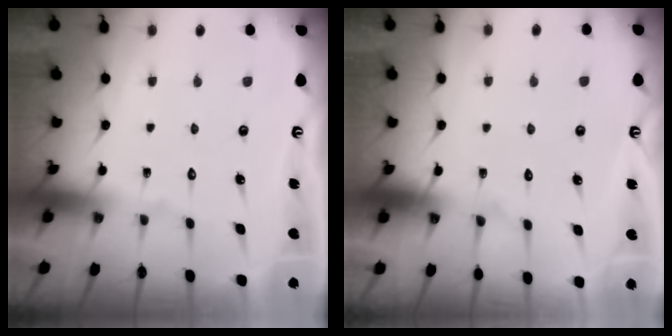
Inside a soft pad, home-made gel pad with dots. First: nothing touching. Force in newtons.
{"total": 2.9, "press": 2.9, "slide": 0.3}